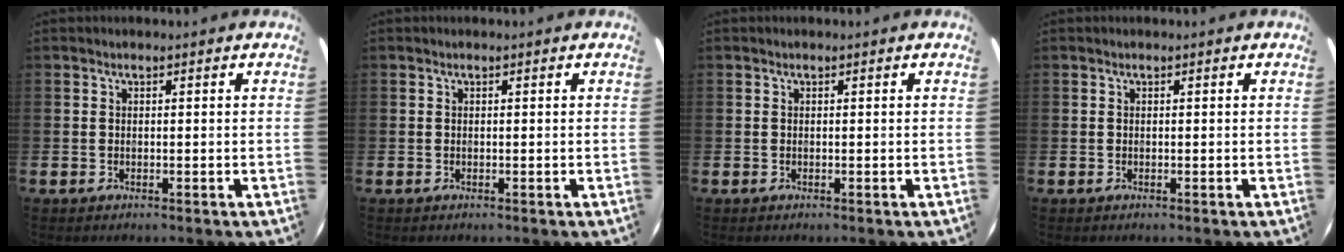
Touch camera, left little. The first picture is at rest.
{"total": 0.0}
{"total": 0.0}
{"total": 0.0}